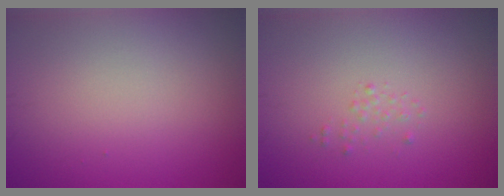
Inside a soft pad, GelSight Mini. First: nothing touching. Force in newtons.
{"total": 0.7, "press": 0.7, "slide": 0.1}